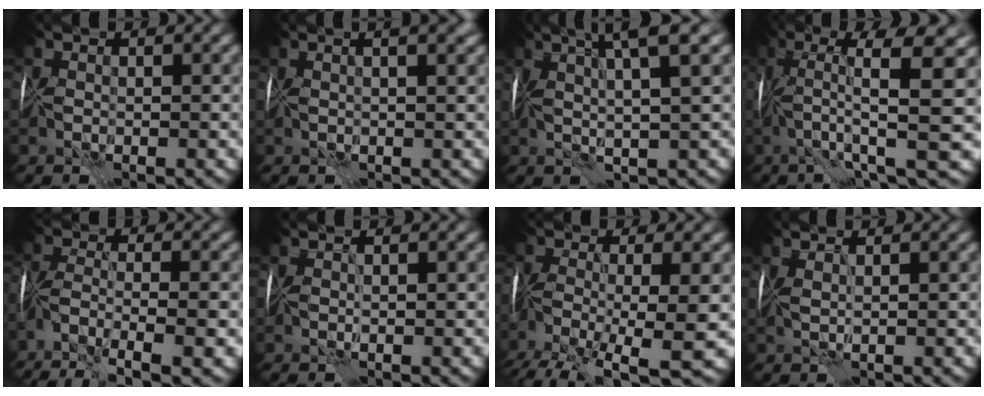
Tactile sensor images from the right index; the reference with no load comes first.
{"total": 6.3, "force": [3.1, 2.6, 4.8], "torque": [-0.020, 0.045, 0.010]}
{"total": 6.6, "force": [3.1, 0.8, 5.8], "torque": [-0.076, 0.017, 0.047]}
{"total": 8.6, "force": [1.2, 0.7, 8.5], "torque": [-0.132, 0.013, 0.024]}
{"total": 7.6, "force": [-5.1, 1.6, 5.4], "torque": [-0.097, -0.006, -0.097]}
{"total": 0.8, "force": [0.2, -0.6, 0.5], "torque": [-0.004, 0.001, 0.002]}
{"total": 9.3, "force": [-5.2, 1.6, 7.6], "torque": [-0.133, -0.024, -0.090]}
{"total": 1.4, "force": [1.0, -0.2, 0.9], "torque": [-0.003, 0.006, 0.006]}